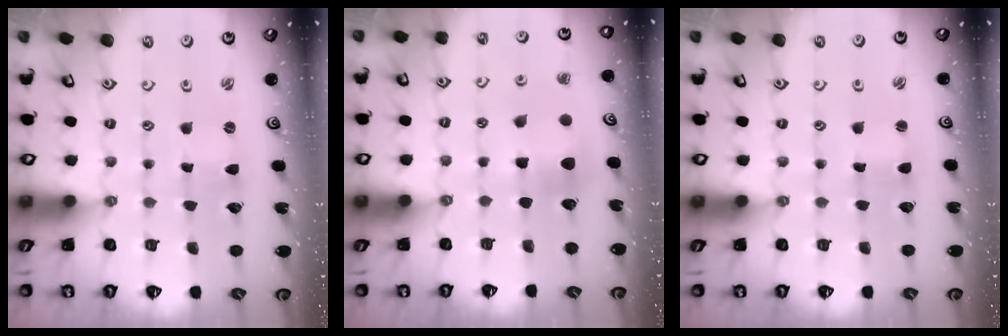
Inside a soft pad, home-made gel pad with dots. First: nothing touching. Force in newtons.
{"total": 6.9, "press": 6.9, "slide": 0.3}
{"total": 0.6, "press": 0.5, "slide": 0.2}